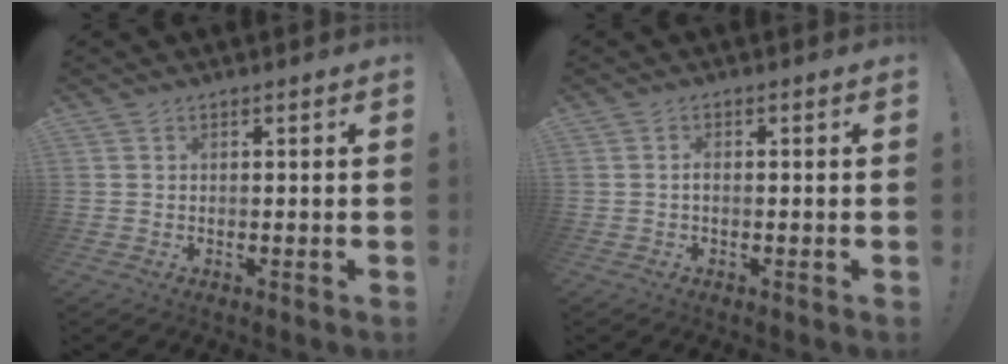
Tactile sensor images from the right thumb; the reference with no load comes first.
{"total": 1.1, "force": [-0.5, 0.4, 0.9], "torque": [-0.022, 0.006, -0.008]}